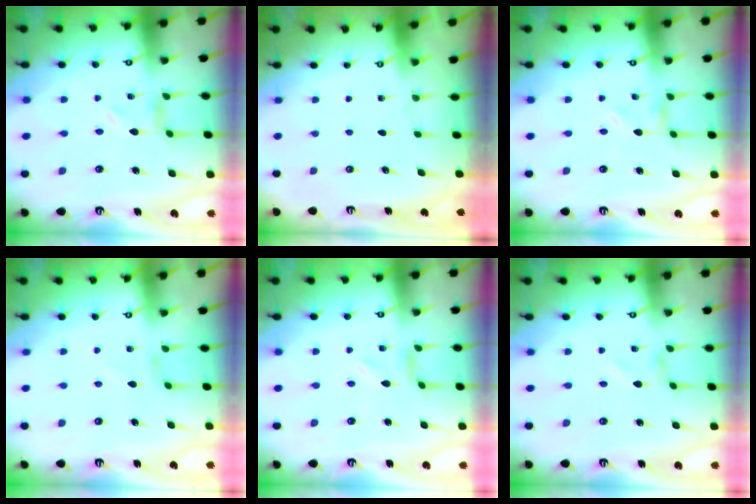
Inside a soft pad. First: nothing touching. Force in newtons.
{"total": 0.0}
{"total": 0.0}
{"total": 0.0}
{"total": 0.0}
{"total": 1.3, "press": 1.3, "slide": 0.1}